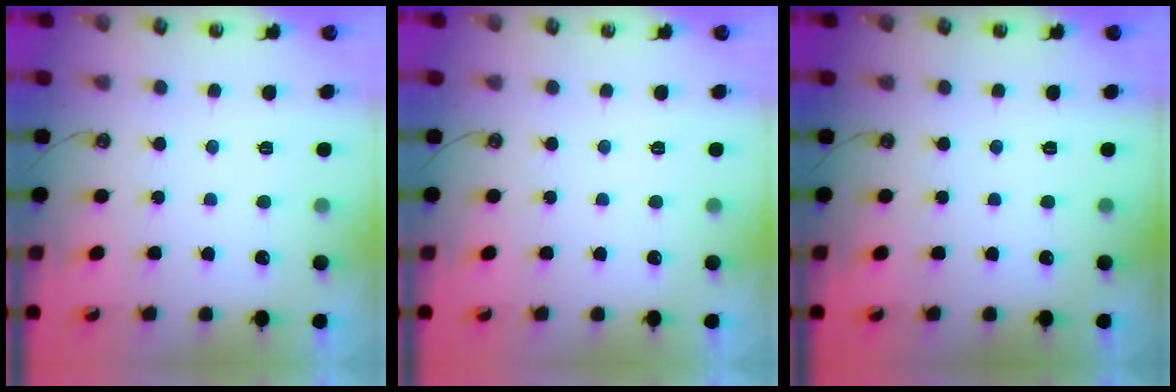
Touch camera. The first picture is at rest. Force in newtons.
{"total": 0.0}
{"total": 0.0}